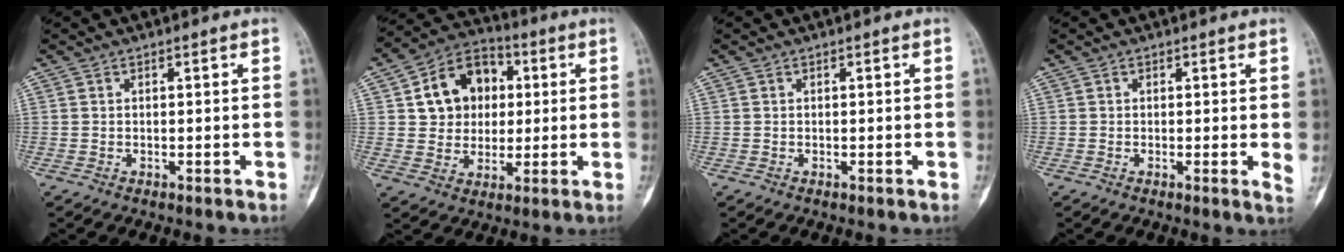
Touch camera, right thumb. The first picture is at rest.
{"total": 13.1, "force": [2.8, 10.6, 7.2], "torque": [-0.075, 0.011, 0.043]}
{"total": 0.0}
{"total": 1.8, "force": [0.4, 0.2, 1.7], "torque": [-0.024, -0.005, 0.000]}